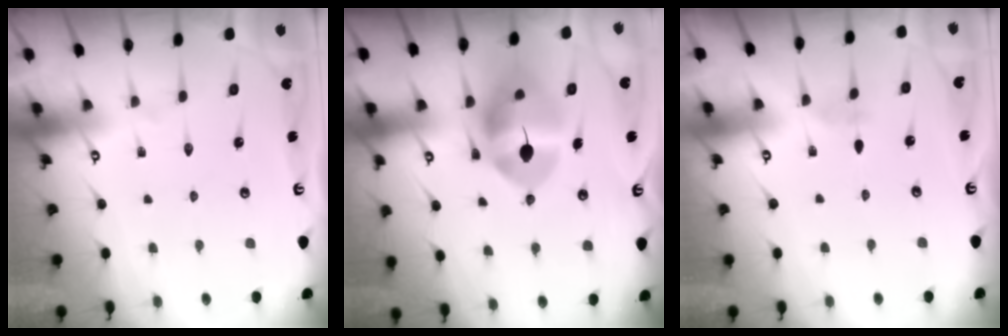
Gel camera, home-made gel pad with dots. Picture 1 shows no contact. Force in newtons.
{"total": 12.4, "press": 12.2, "slide": 2.2}
{"total": 1.6, "press": 1.6, "slide": 0.4}